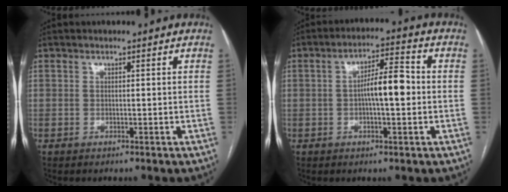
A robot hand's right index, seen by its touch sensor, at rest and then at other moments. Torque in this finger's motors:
{"motor_torque": [1.19, -0.20, 0.58, 0.13]}